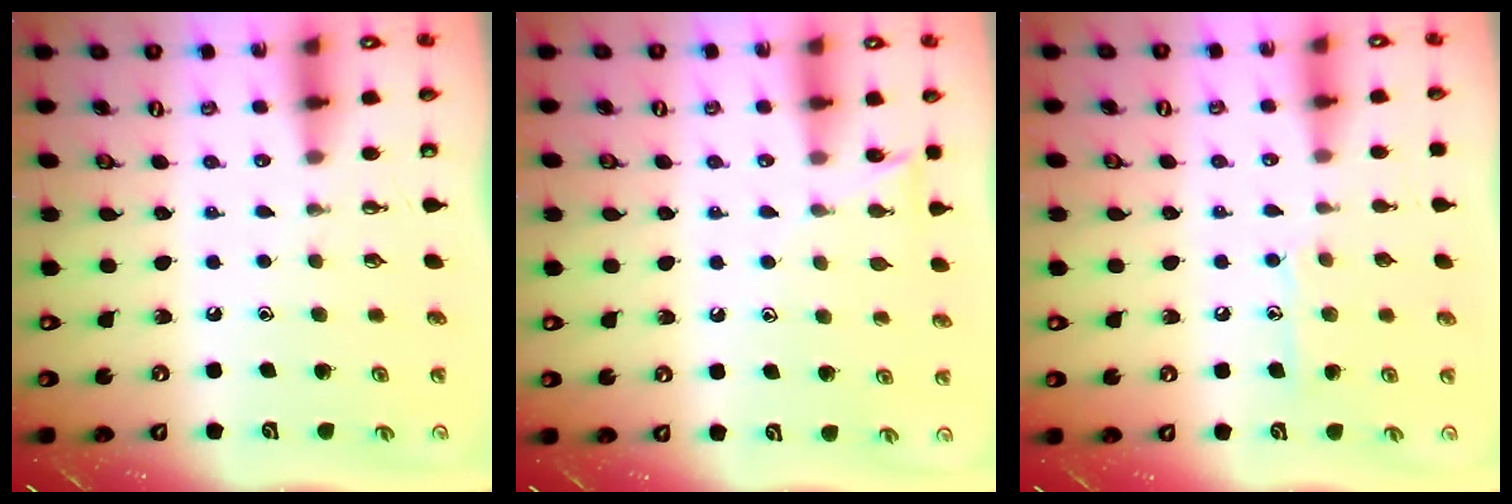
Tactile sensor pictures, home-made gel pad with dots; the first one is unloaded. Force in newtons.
{"total": 6.3, "press": 6.3, "slide": 0.7}
{"total": 8.0, "press": 8.0, "slide": 0.6}